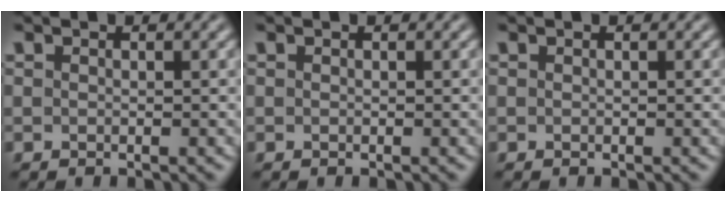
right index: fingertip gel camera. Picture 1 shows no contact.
{"total": 0.0}
{"total": 0.0}